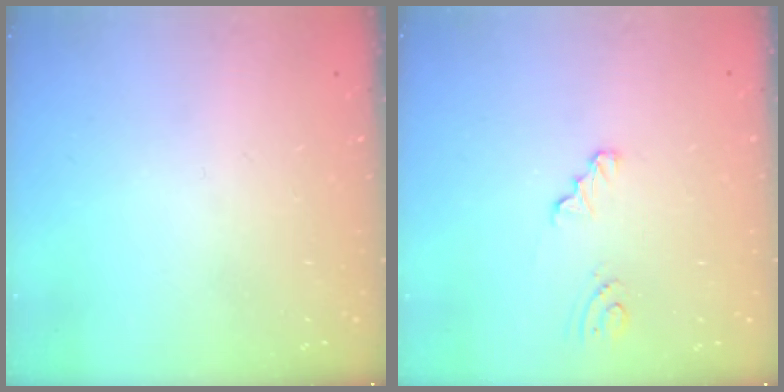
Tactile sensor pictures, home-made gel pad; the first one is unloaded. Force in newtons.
{"total": 2.4, "press": 2.3, "slide": 0.3}